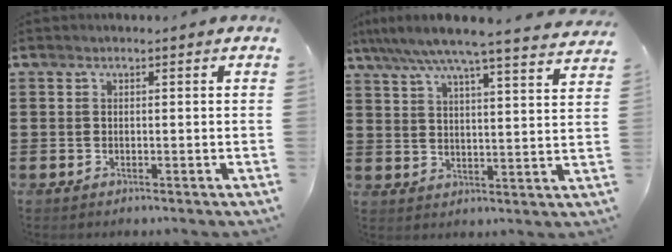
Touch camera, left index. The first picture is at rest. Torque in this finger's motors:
{"motor_torque": [1.39, -0.75, 0.29, 0.09]}